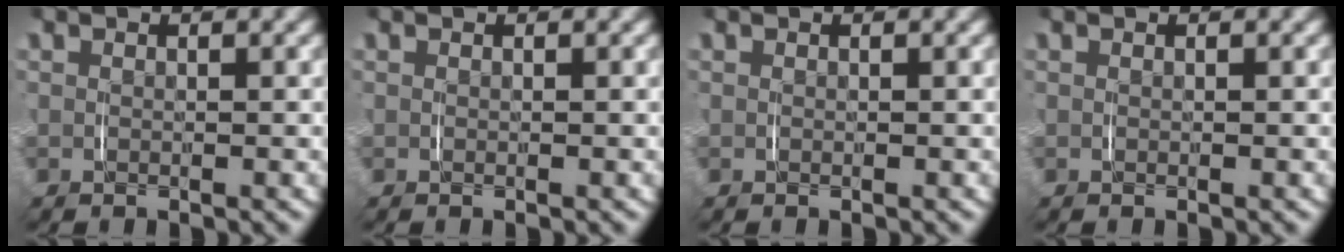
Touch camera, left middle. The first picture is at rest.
{"total": 0.0}
{"total": 0.0}
{"total": 0.0}